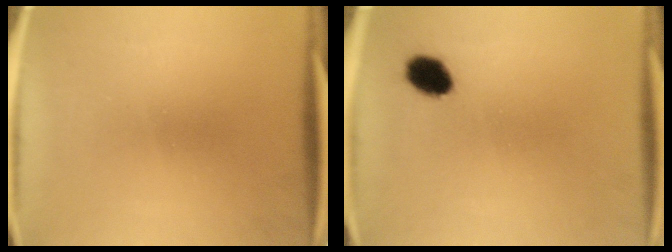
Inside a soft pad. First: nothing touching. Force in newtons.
{"total": 5.5}